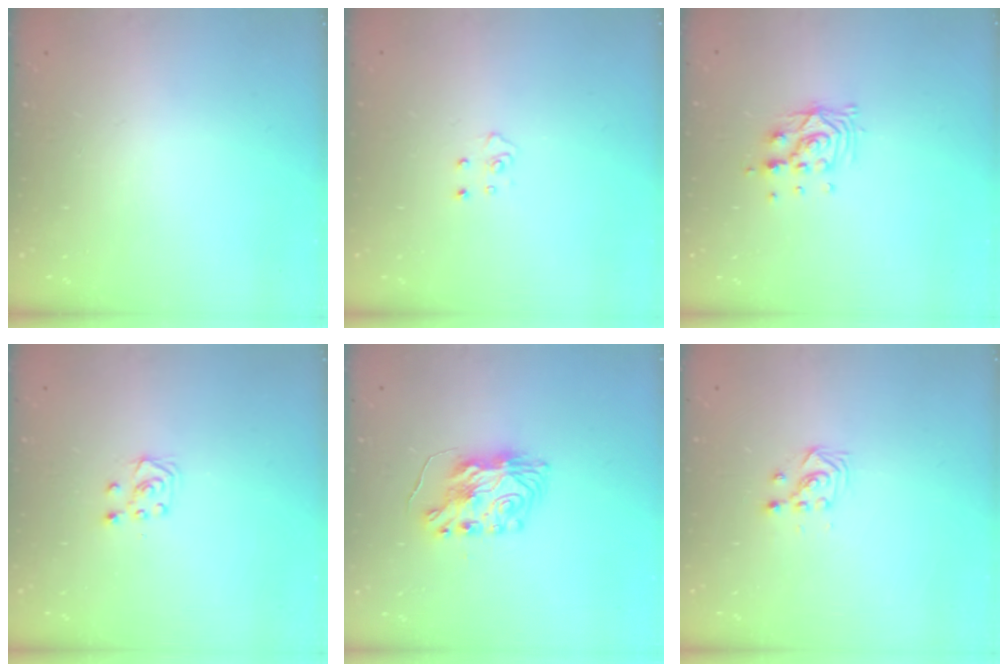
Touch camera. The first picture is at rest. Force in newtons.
{"total": 3.8, "press": 3.8, "slide": 0.3}
{"total": 9.3, "press": 9.3, "slide": 0.6}
{"total": 5.1, "press": 5.1, "slide": 0.4}
{"total": 8.6, "press": 8.5, "slide": 0.7}
{"total": 2.7, "press": 2.7, "slide": 0.3}